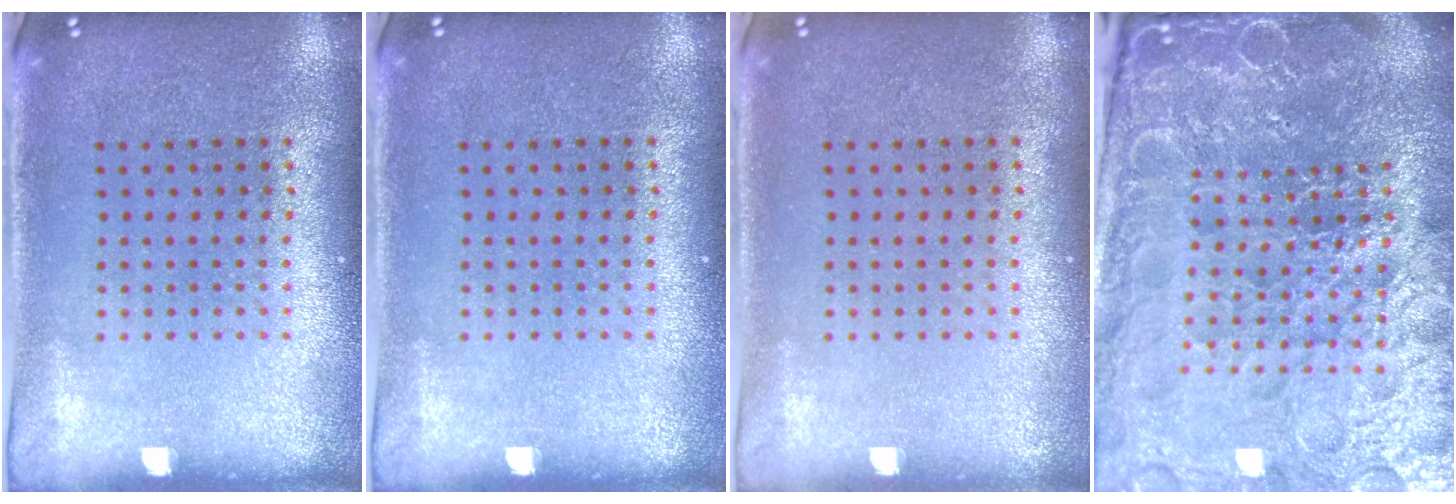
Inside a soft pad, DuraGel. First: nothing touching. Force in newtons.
{"total": 0.0}
{"total": 0.0}
{"total": 6.3, "press": 5.7, "slide": 2.8}